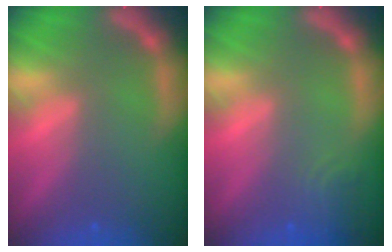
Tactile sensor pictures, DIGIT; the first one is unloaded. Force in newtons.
{"total": 2.4}